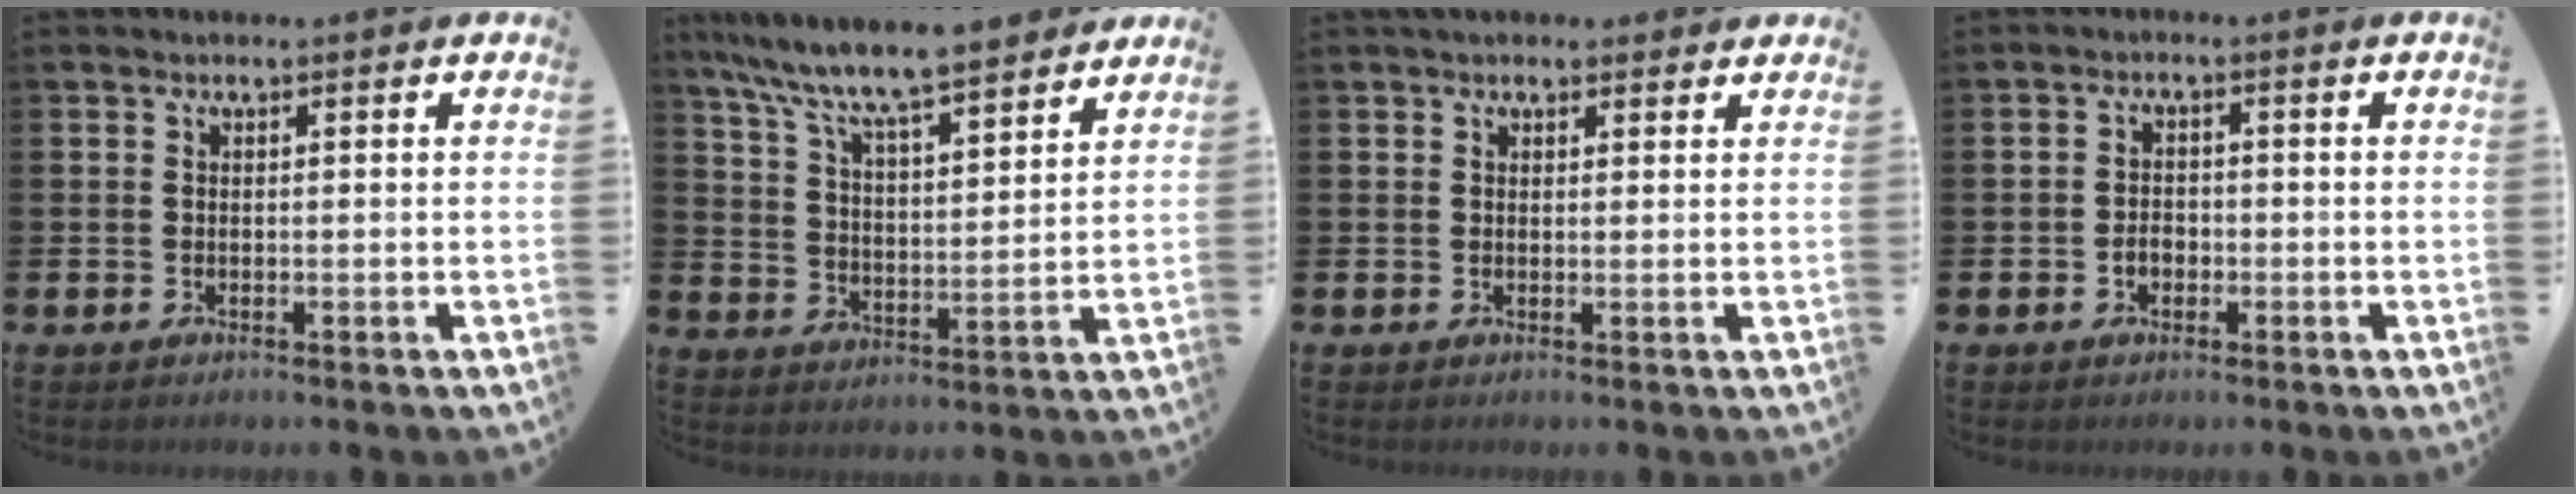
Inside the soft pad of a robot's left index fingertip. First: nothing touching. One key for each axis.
{"total": 8.8, "fx": 8.2, "fy": 0.8, "fz": 3.1, "tx": -0.093, "ty": -0.053, "tz": 0.143}
{"total": 2.1, "fx": 1.9, "fy": 0.9, "fz": 0.4, "tx": 0.002, "ty": -0.003, "tz": 0.031}
{"total": 1.9, "fx": -0.7, "fy": 1.5, "fz": 1.0, "tx": -0.009, "ty": -0.001, "tz": -0.018}